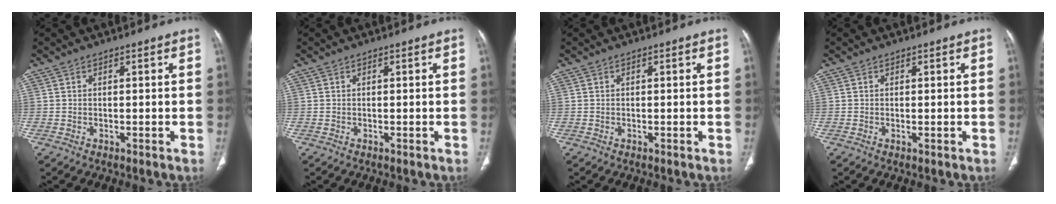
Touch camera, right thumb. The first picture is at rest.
{"total": 0.0}
{"total": 0.0}
{"total": 0.0}